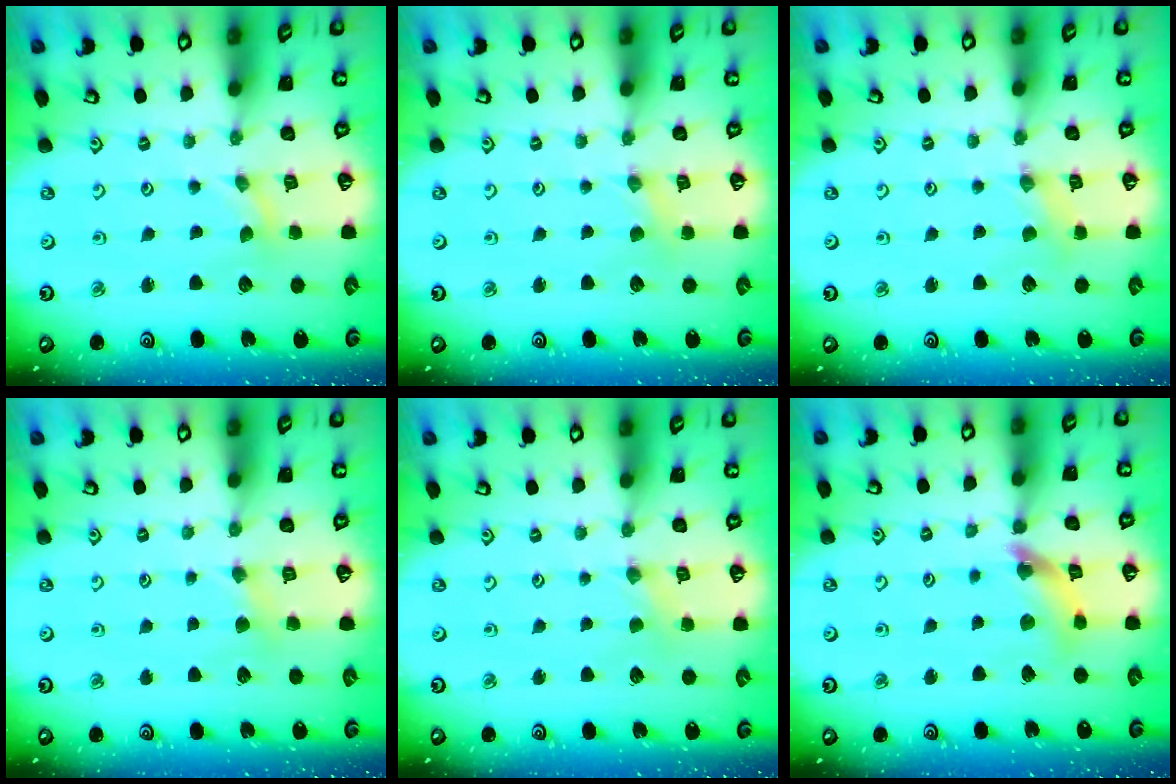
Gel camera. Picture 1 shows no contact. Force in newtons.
{"total": 1.2, "press": 1.2, "slide": 0.3}
{"total": 1.3, "press": 1.2, "slide": 0.3}
{"total": 2.7, "press": 2.7, "slide": 0.4}
{"total": 1.8, "press": 1.7, "slide": 0.4}
{"total": 10.5, "press": 10.5, "slide": 1.1}